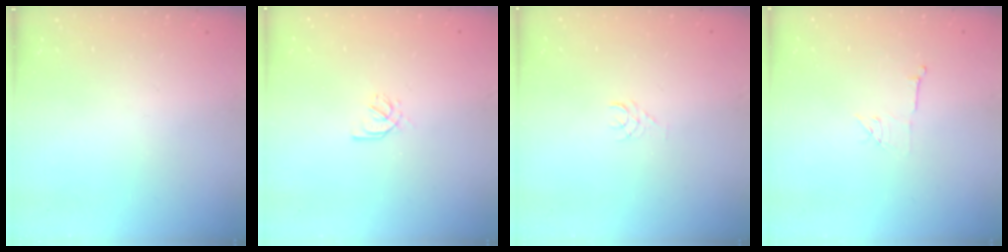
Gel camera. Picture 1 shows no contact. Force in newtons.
{"total": 1.7, "press": 1.6, "slide": 0.5}
{"total": 3.5, "press": 3.5, "slide": 0.3}
{"total": 6.0, "press": 6.0, "slide": 0.5}